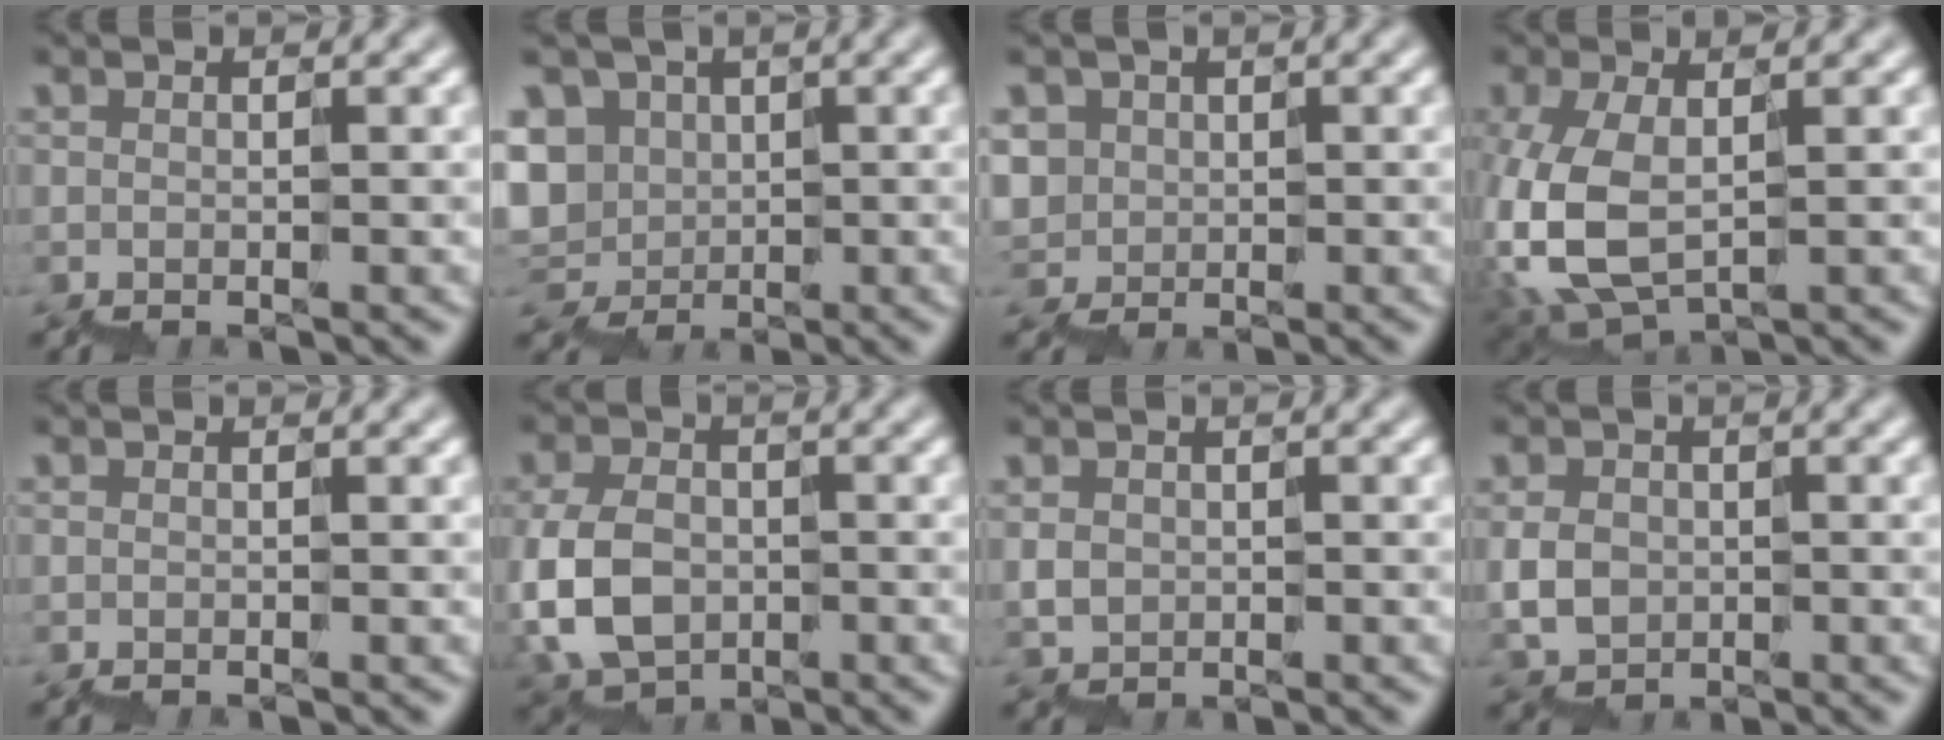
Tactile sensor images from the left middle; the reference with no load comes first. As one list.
[{"total": 5.8, "force": [2.1, 5.3, 1.4], "torque": [-0.048, 0.029, 0.012]}, {"total": 2.8, "force": [0.3, 2.7, -0.7], "torque": [0.014, 0.024, 0.010]}, {"total": 5.6, "force": [0.2, 3.3, 4.5], "torque": [-0.139, 0.001, 0.004]}, {"total": 0.0}, {"total": 4.5, "force": [-0.3, 3.7, 2.6], "torque": [-0.082, 0.007, -0.011]}, {"total": 0.7, "force": [-0.2, 0.7, -0.2], "torque": [-0.008, 0.009, -0.001]}, {"total": 1.4, "force": [0.4, 1.4, 0.1], "torque": [-0.017, 0.010, 0.005]}]